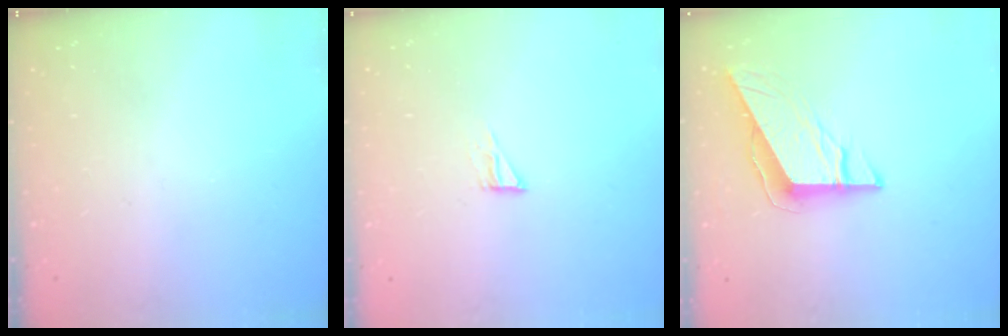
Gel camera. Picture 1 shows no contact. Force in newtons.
{"total": 4.3, "press": 4.3, "slide": 0.3}
{"total": 9.1, "press": 9.1, "slide": 0.3}